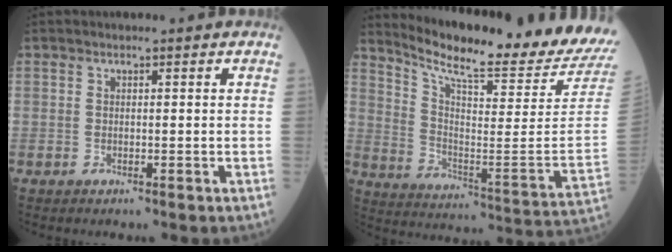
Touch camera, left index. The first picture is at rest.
{"total": 22.3, "force": [21.0, -1.5, 7.5], "torque": [-0.151, -0.121, 0.291]}